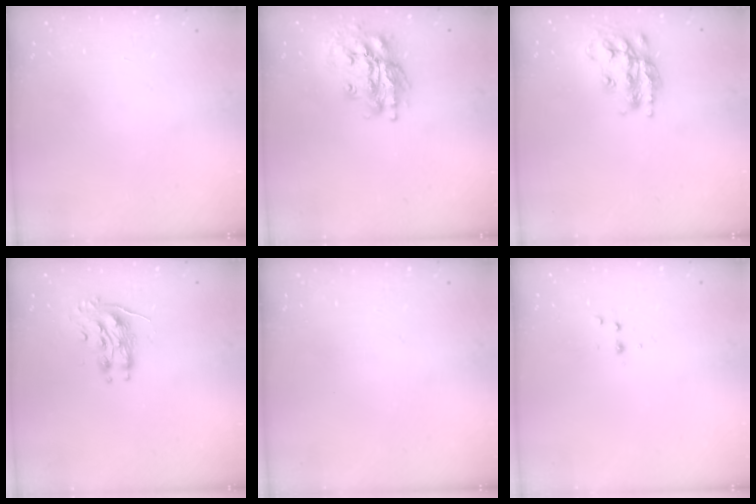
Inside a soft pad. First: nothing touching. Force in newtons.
{"total": 17.4, "press": 17.3, "slide": 2.4}
{"total": 18.0, "press": 17.9, "slide": 1.2}
{"total": 8.7, "press": 8.7, "slide": 0.2}
{"total": 0.0}
{"total": 2.9, "press": 2.7, "slide": 1.1}